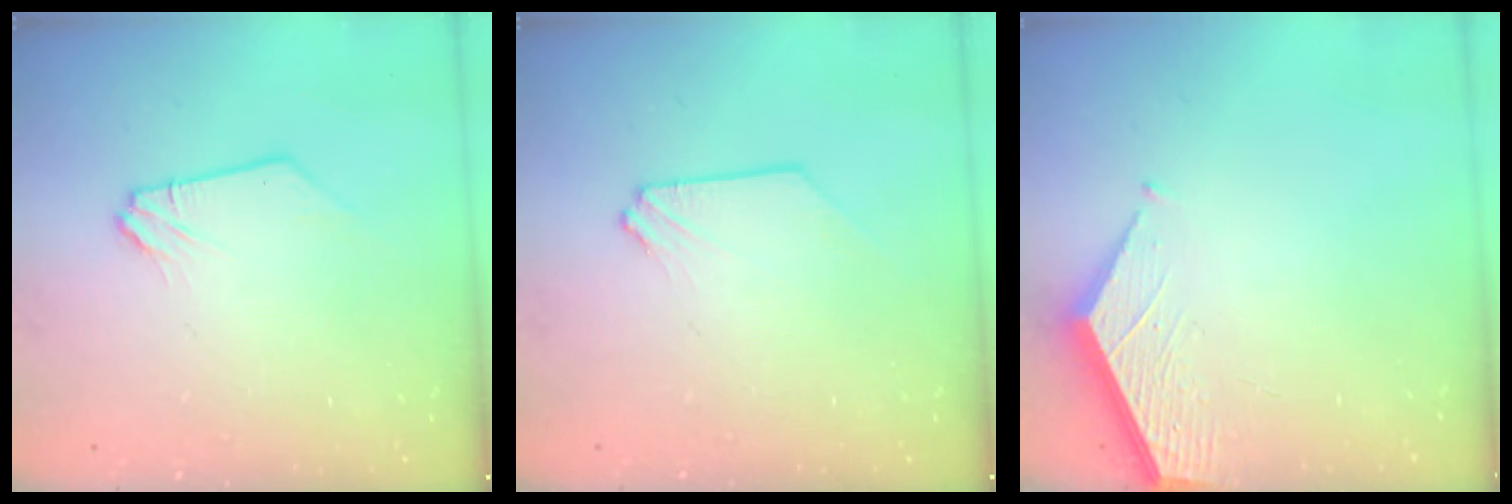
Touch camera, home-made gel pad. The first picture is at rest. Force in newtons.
{"total": 0.0}
{"total": 3.4, "press": 3.4, "slide": 0.3}